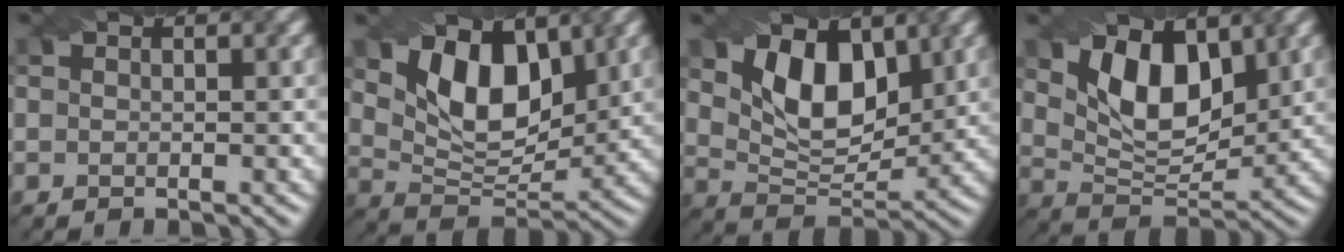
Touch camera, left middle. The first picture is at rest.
{"total": 8.2, "force": [3.2, 4.8, 5.9], "torque": [-0.109, -0.009, 0.055]}
{"total": 7.2, "force": [2.6, 4.3, 5.1], "torque": [-0.095, -0.010, 0.045]}
{"total": 7.4, "force": [2.9, 4.2, 5.3], "torque": [-0.099, -0.009, 0.050]}